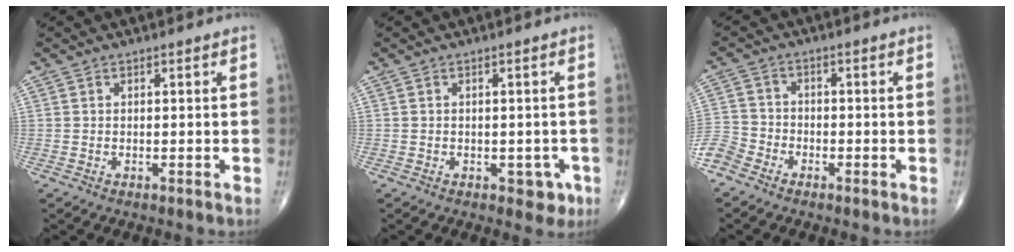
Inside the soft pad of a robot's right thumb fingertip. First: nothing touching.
{"total": 3.3, "force": [-1.3, 2.3, 2.0], "torque": [-0.001, 0.004, -0.013]}
{"total": 5.2, "force": [-3.9, 3.2, 1.2], "torque": [-0.023, 0.010, -0.090]}